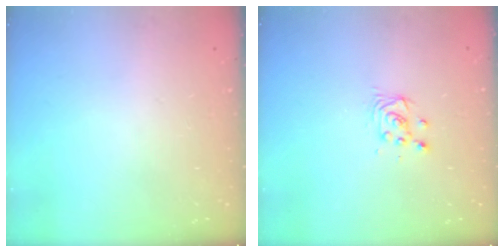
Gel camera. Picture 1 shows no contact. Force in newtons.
{"total": 3.7, "press": 3.7, "slide": 0.3}